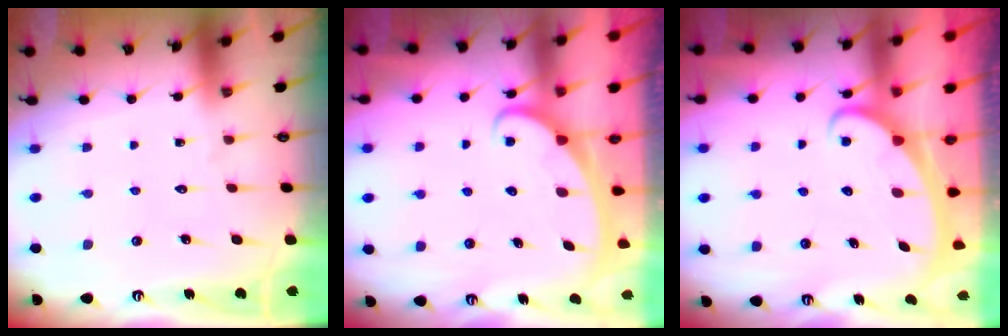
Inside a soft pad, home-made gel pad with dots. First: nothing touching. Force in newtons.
{"total": 2.4, "press": 2.4, "slide": 0.4}
{"total": 2.3, "press": 2.3, "slide": 0.3}